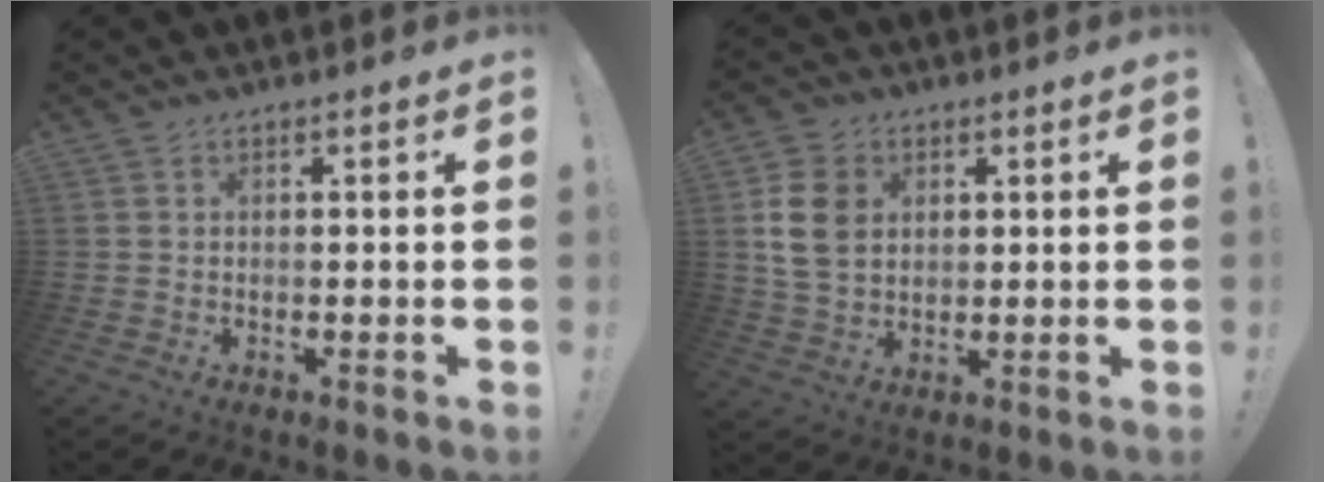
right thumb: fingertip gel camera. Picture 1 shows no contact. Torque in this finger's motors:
{"motor_torque": [0.01, 0.43, 0.05, 0.08, 0.28]}